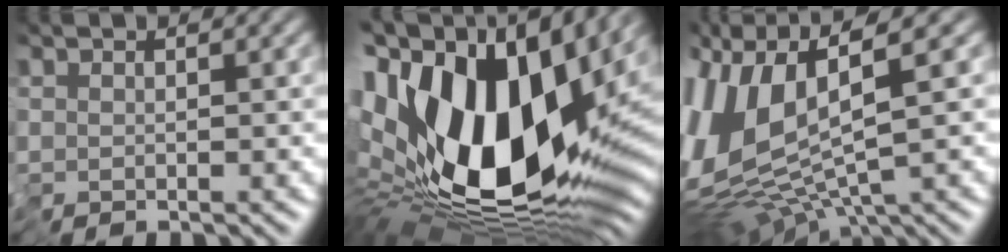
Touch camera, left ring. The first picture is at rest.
{"total": 19.1, "force": [2.1, 10.2, 16.0], "torque": [-0.319, -0.007, 0.037]}
{"total": 11.8, "force": [1.0, 4.9, 10.6], "torque": [-0.242, -0.002, 0.030]}